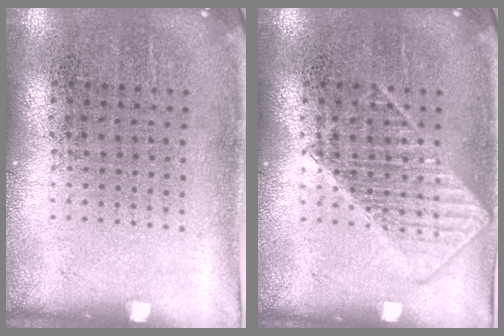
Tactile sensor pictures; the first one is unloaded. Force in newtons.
{"total": 2.0, "press": 2.0, "slide": 0.5}